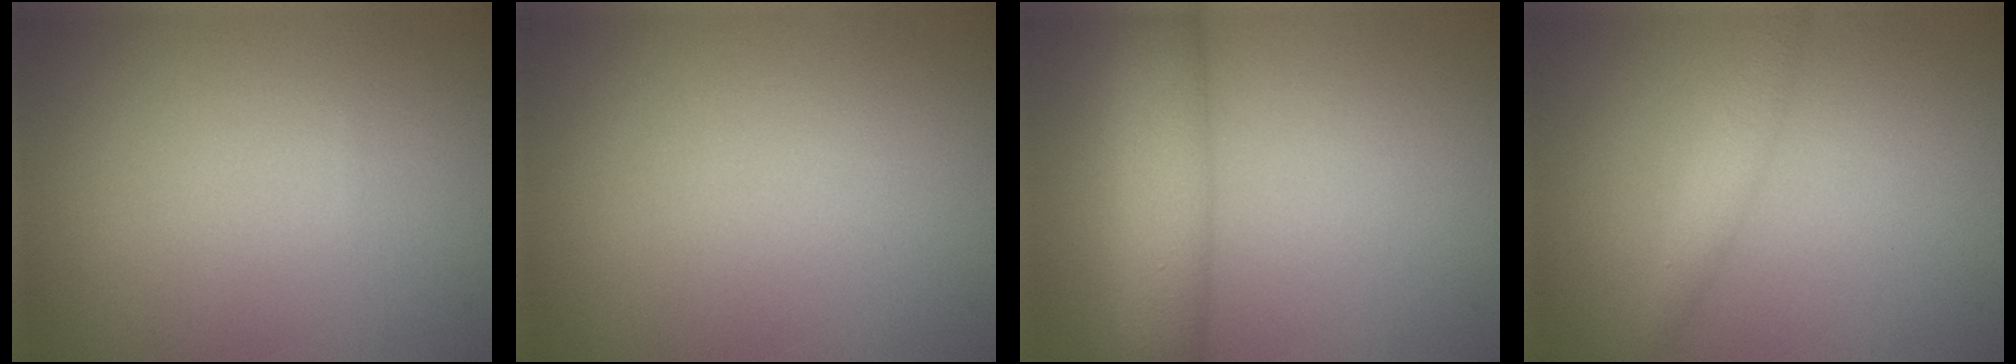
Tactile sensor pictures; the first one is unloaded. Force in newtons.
{"total": 0.0}
{"total": 5.8, "press": 5.8, "slide": 0.2}
{"total": 1.8, "press": 1.8, "slide": 0.1}